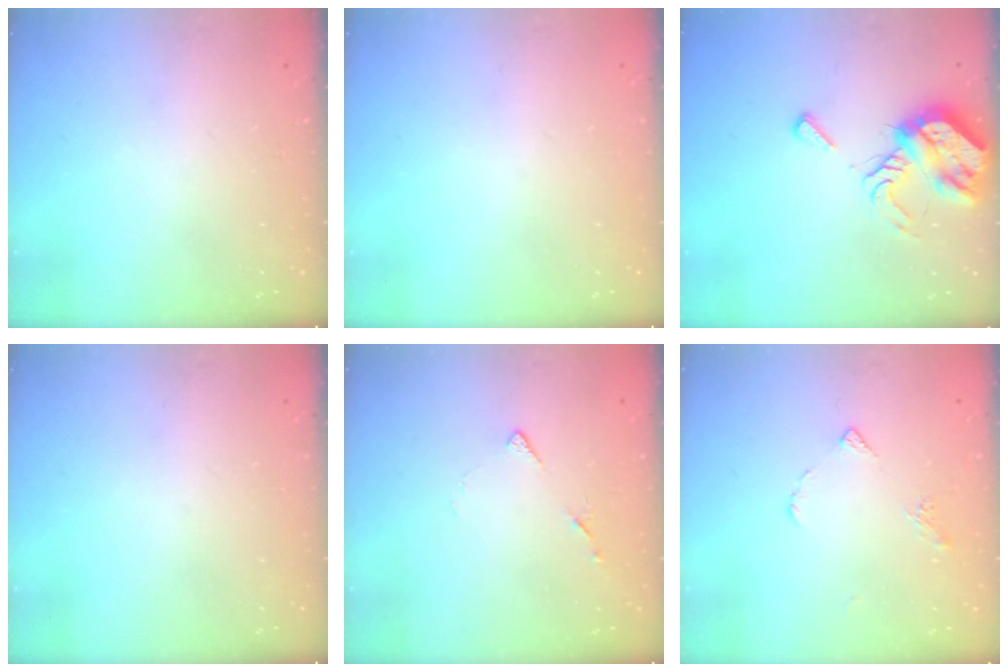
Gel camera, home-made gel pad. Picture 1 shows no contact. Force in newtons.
{"total": 0.0}
{"total": 9.4, "press": 9.4, "slide": 1.1}
{"total": 0.0}
{"total": 7.1, "press": 7.0, "slide": 1.0}
{"total": 5.6, "press": 5.5, "slide": 0.7}